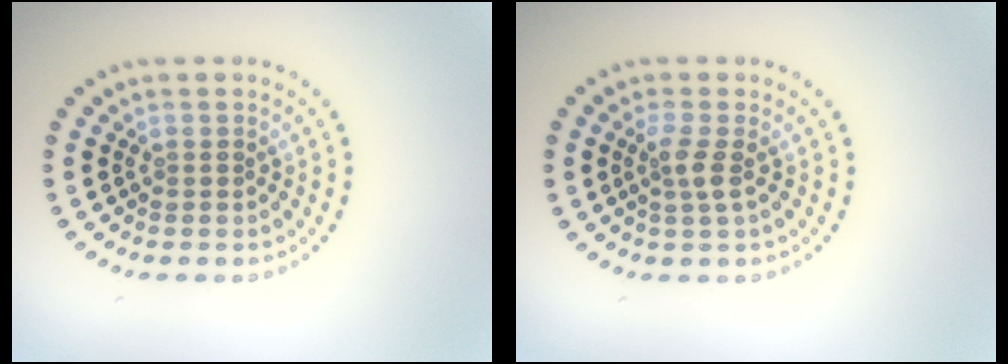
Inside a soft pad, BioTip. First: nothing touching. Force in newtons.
{"total": 1.8, "press": 1.3, "slide": 1.1}